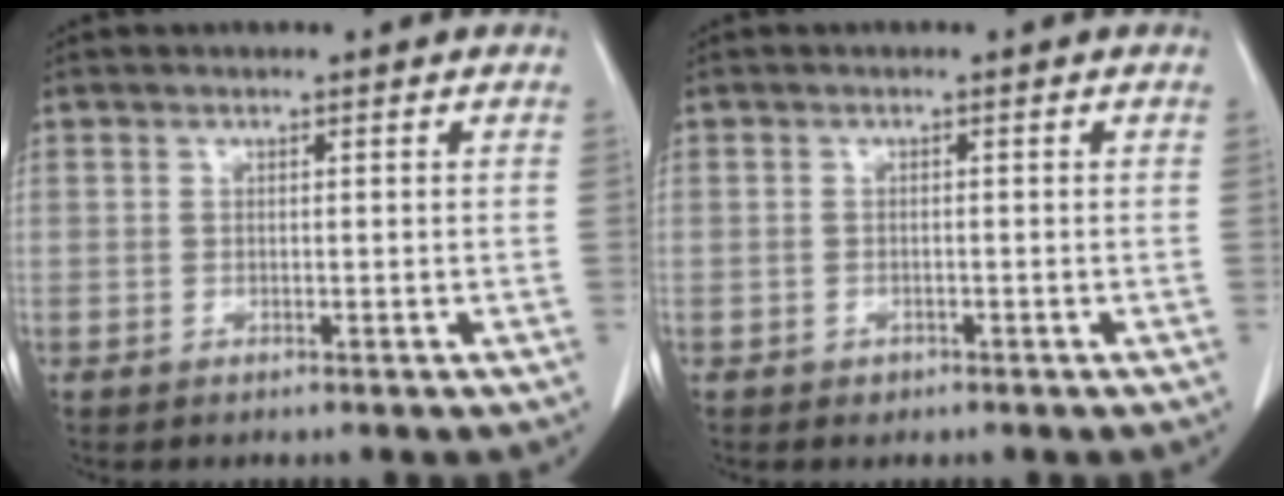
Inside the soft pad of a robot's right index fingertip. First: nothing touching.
{"total": 1.0, "force": [-0.6, 0.7, 0.2], "torque": [-0.007, 0.001, -0.007]}